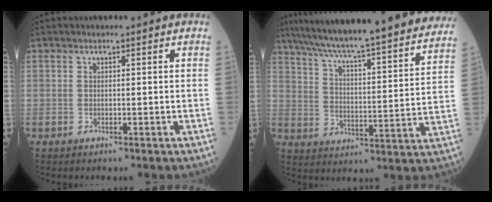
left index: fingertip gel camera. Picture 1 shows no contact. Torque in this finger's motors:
{"motor_torque": [0.34, -0.66, 1.00, 0.21]}